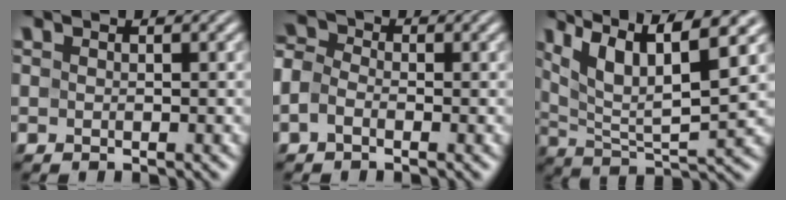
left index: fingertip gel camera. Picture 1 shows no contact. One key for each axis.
{"total": 2.3, "fx": -0.8, "fy": 1.7, "fz": 1.4, "tx": -0.032, "ty": 0.009, "tz": -0.028}
{"total": 11.7, "fx": 6.7, "fy": 3.5, "fz": 8.9, "tx": -0.170, "ty": 0.017, "tz": 0.100}